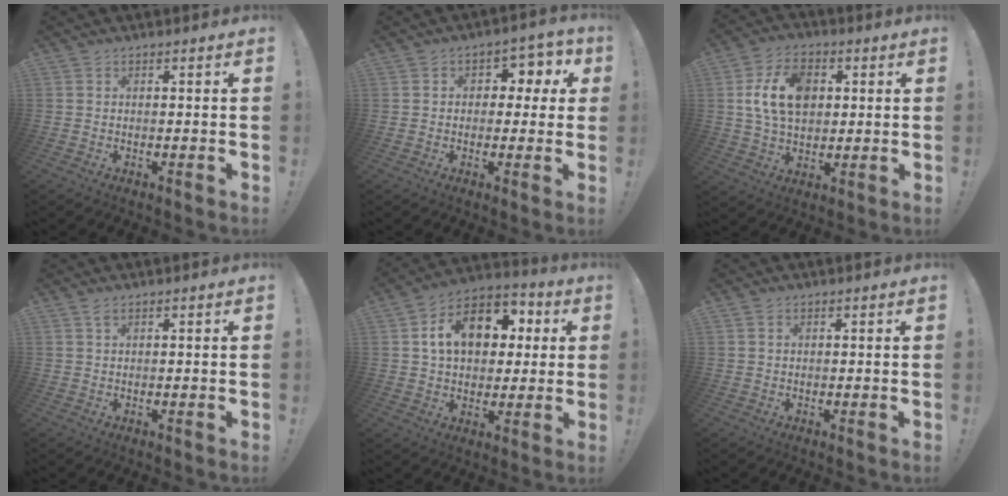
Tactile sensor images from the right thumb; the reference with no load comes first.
{"total": 5.1, "force": [0.9, 4.3, 2.5], "torque": [-0.021, -0.008, 0.012]}
{"total": 14.5, "force": [2.9, 10.4, 9.7], "torque": [-0.168, 0.002, 0.053]}
{"total": 1.1, "force": [0.6, 0.4, 0.9], "torque": [-0.015, 0.000, 0.010]}
{"total": 15.9, "force": [4.3, 11.3, 10.4], "torque": [-0.152, -0.002, 0.080]}
{"total": 1.0, "force": [0.6, 0.8, 0.4], "torque": [-0.011, 0.004, 0.012]}